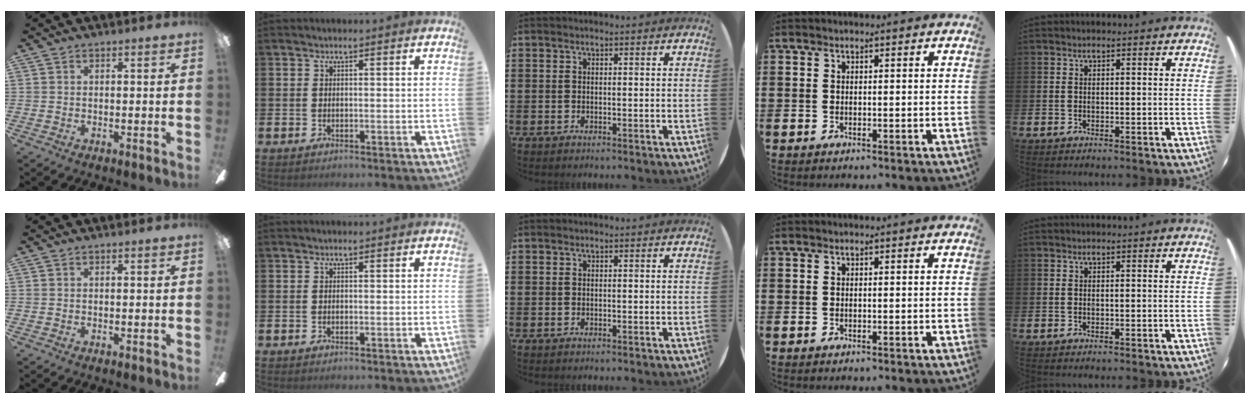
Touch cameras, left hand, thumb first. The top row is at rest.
{}